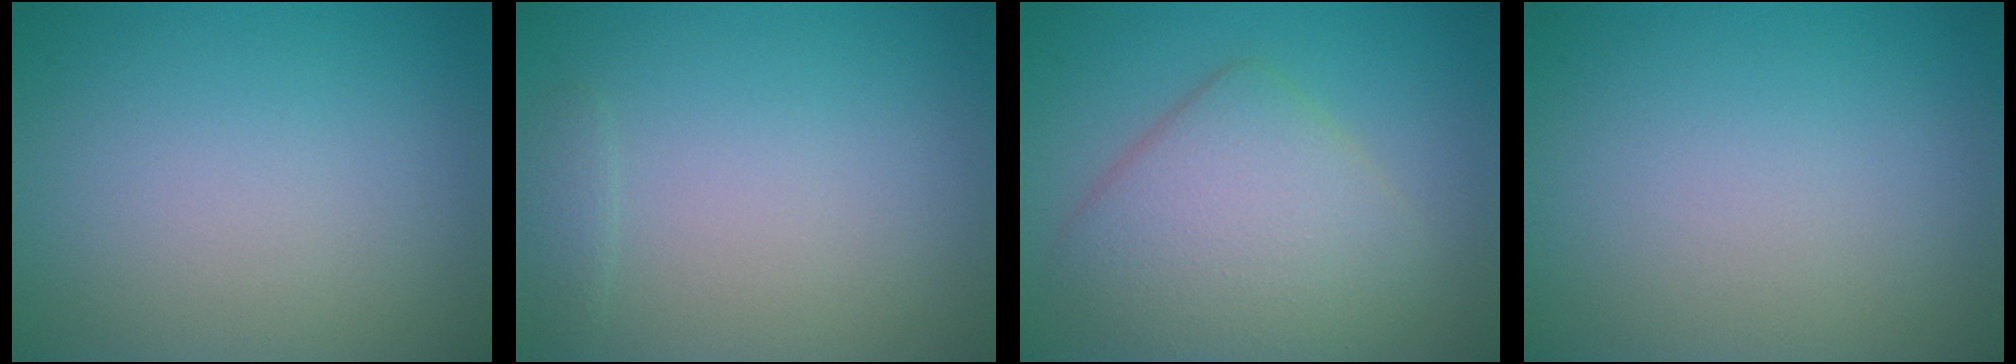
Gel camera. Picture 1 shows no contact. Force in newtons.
{"total": 0.8, "press": 0.8, "slide": 0.1}
{"total": 6.2, "press": 6.1, "slide": 0.5}
{"total": 0.0}